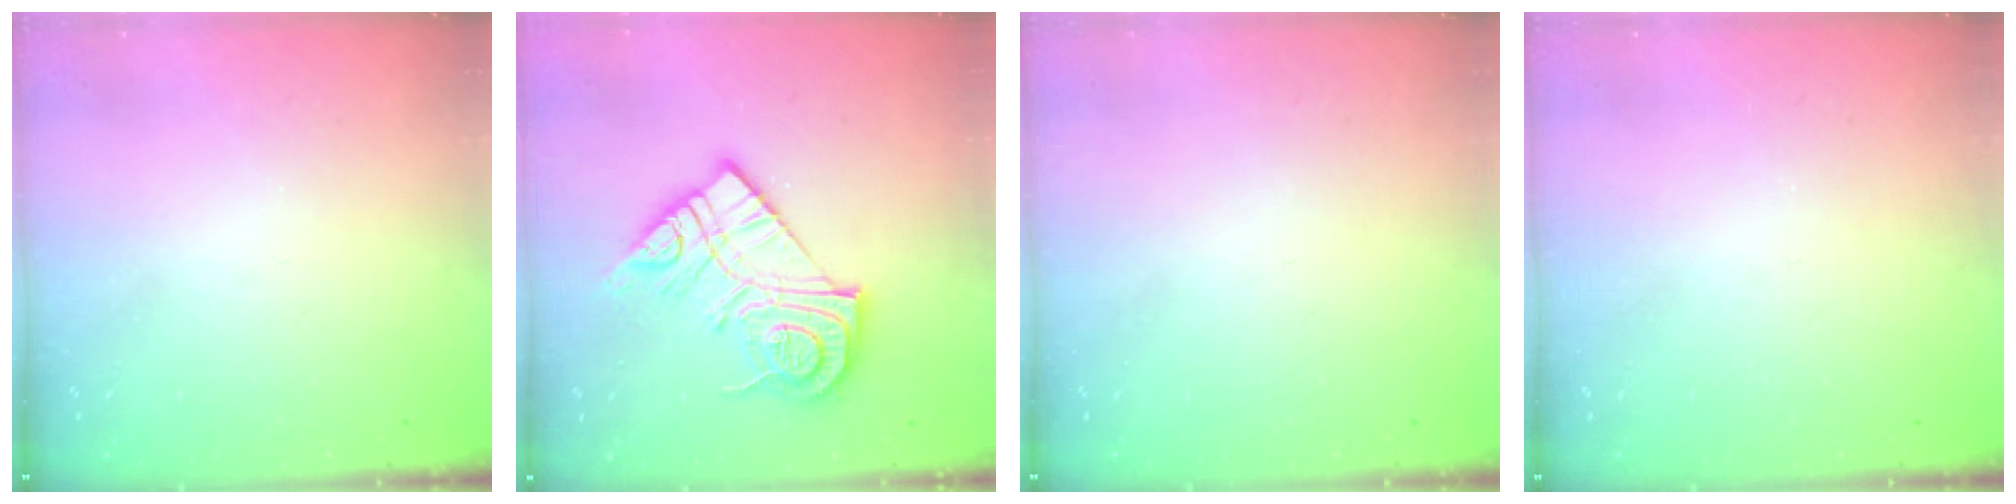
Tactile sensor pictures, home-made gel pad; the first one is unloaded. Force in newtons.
{"total": 16.6, "press": 16.6, "slide": 0.5}
{"total": 1.7, "press": 1.7, "slide": 0.1}
{"total": 0.0}